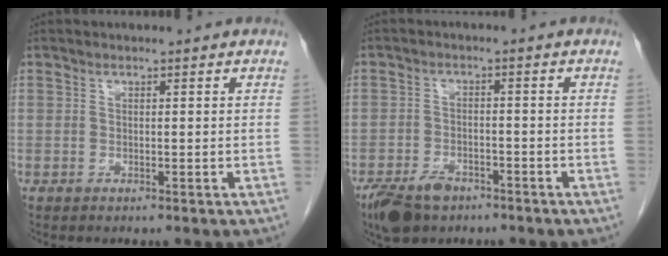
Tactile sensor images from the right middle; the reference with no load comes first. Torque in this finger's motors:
{"motor_torque": [1.03, -0.61, 0.05, 0.06]}